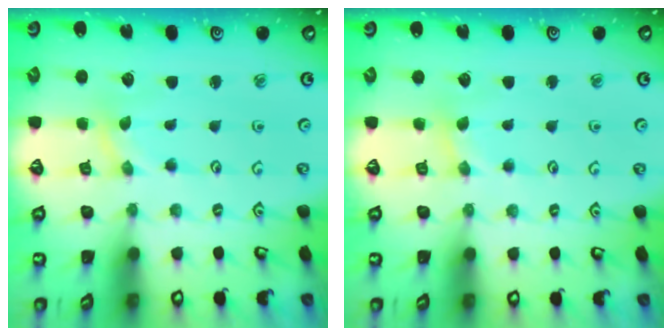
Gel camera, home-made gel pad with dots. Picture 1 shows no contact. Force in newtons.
{"total": 1.6, "press": 1.6, "slide": 0.4}